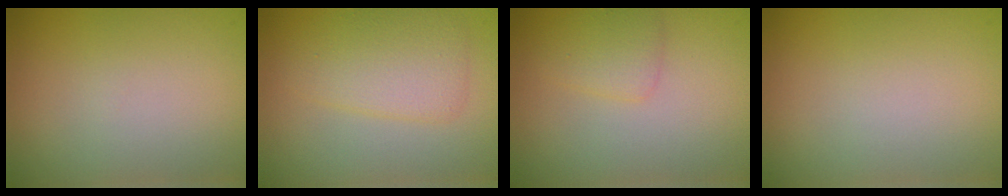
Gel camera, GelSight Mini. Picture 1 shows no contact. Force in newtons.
{"total": 3.5, "press": 3.5, "slide": 0.1}
{"total": 1.8, "press": 1.8, "slide": 0.0}
{"total": 0.0}